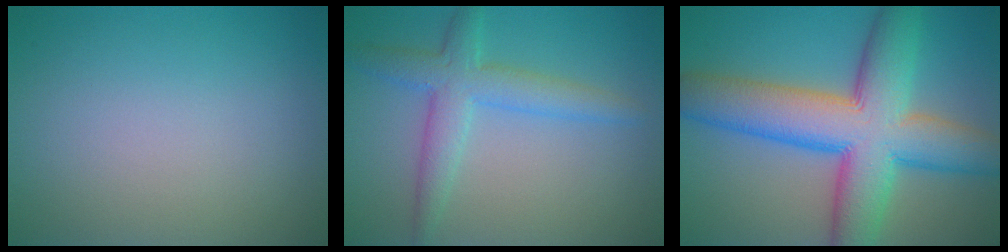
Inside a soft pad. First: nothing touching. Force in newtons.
{"total": 4.2, "press": 4.2, "slide": 0.2}
{"total": 11.9, "press": 11.9, "slide": 0.6}